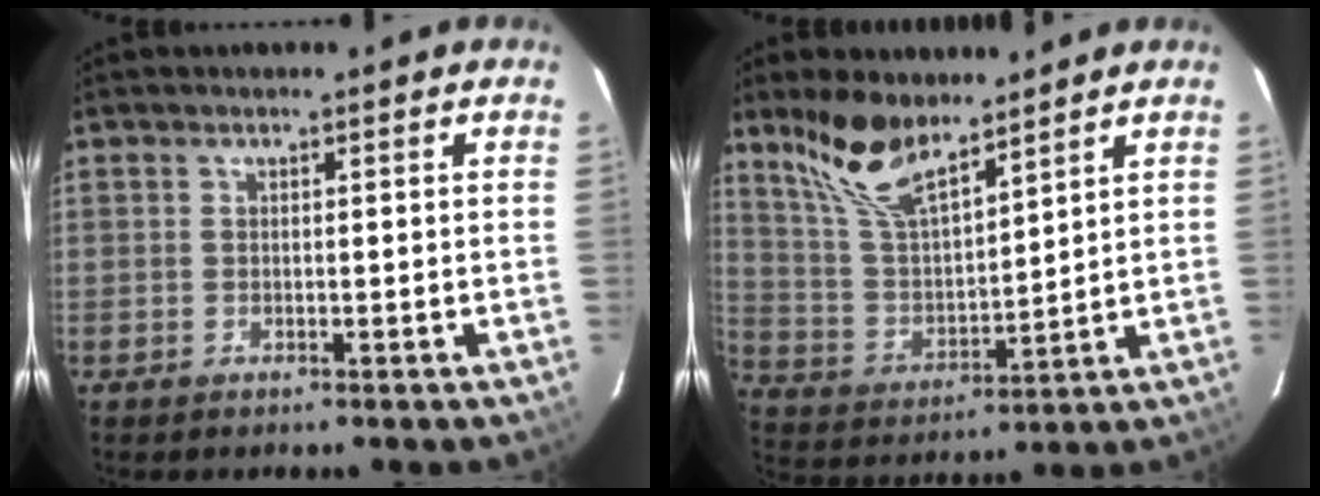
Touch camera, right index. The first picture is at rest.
{"total": 12.2, "force": [9.3, 3.8, 6.9], "torque": [-0.138, 0.011, 0.192]}